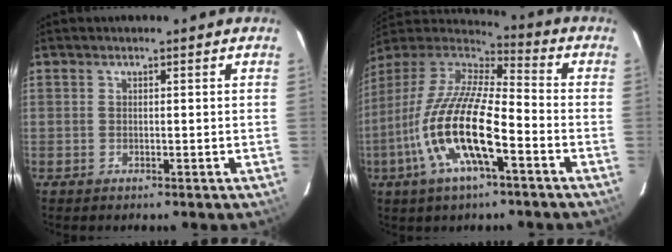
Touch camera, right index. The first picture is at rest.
{"total": 19.2, "force": [-7.3, 5.1, 17.0], "torque": [-0.333, -0.025, -0.146]}